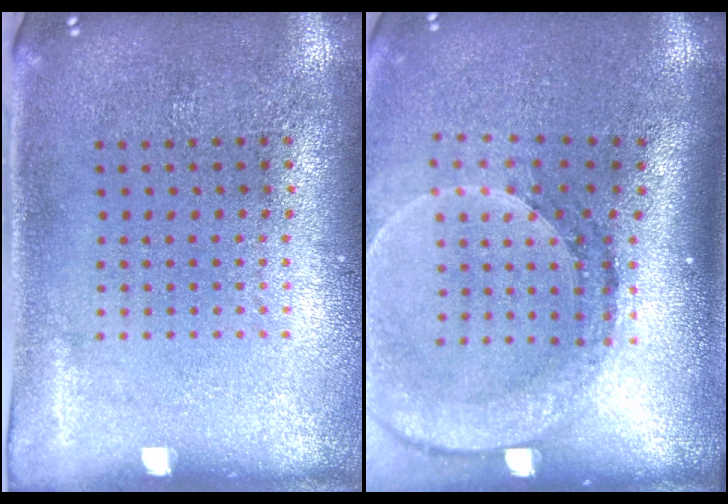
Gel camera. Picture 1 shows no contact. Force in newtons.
{"total": 2.8, "press": 2.1, "slide": 1.9}